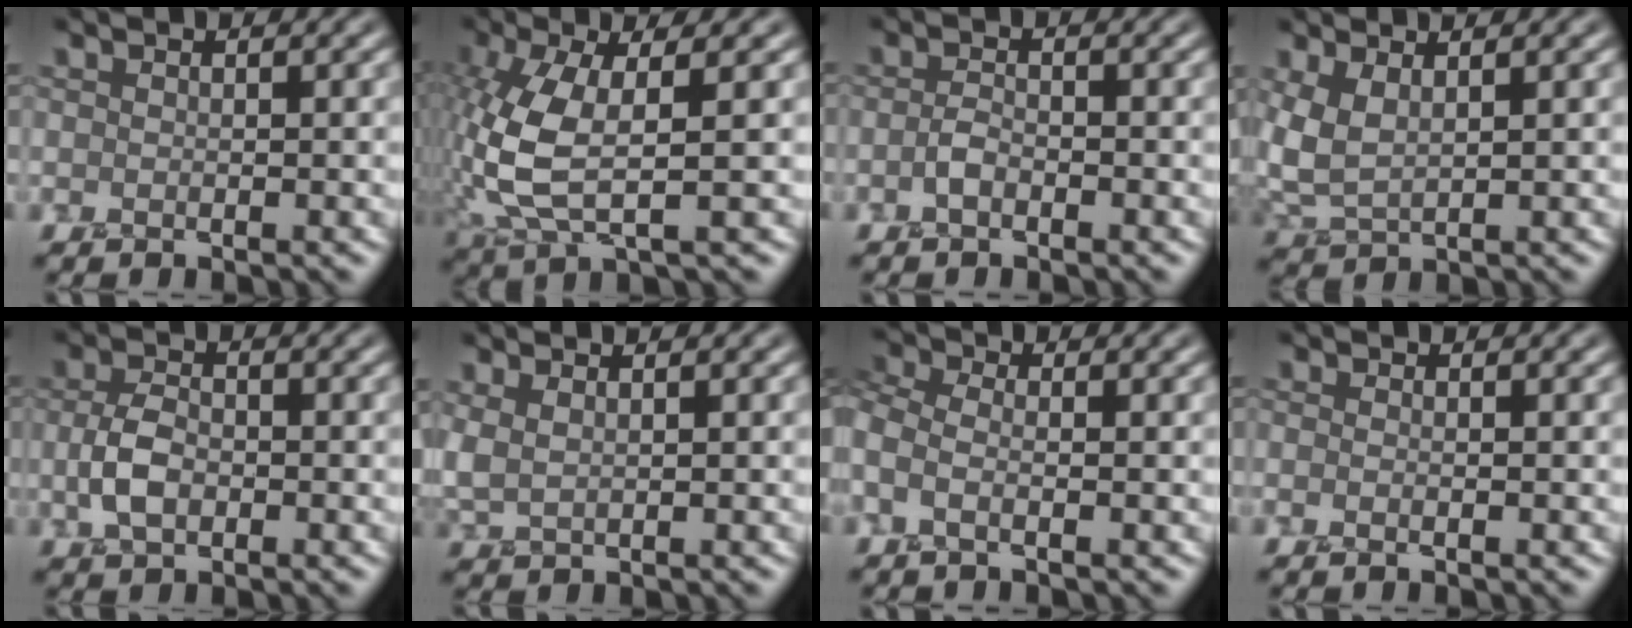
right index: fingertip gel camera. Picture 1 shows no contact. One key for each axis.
{"total": 7.1, "fx": 0.2, "fy": 2.5, "fz": 6.7, "tx": -0.168, "ty": -0.002, "tz": 0.006}
{"total": 1.4, "fx": -0.7, "fy": 0.6, "fz": 1.1, "tx": -0.024, "ty": 0.002, "tz": -0.017}
{"total": 3.9, "fx": 1.3, "fy": 1.9, "fz": 3.2, "tx": -0.086, "ty": 0.003, "tz": 0.028}
{"total": 3.2, "fx": -0.6, "fy": 2.0, "fz": 2.4, "tx": -0.052, "ty": 0.001, "tz": -0.014}
{"total": 2.0, "fx": 0.8, "fy": 0.9, "fz": 1.6, "tx": -0.043, "ty": 0.001, "tz": 0.019}
{"total": 2.7, "fx": -0.5, "fy": 1.6, "fz": 2.1, "tx": -0.055, "ty": 0.002, "tz": -0.028}
{"total": 0.9, "fx": -0.5, "fy": 0.2, "fz": 0.7, "tx": -0.017, "ty": -0.007, "tz": -0.013}